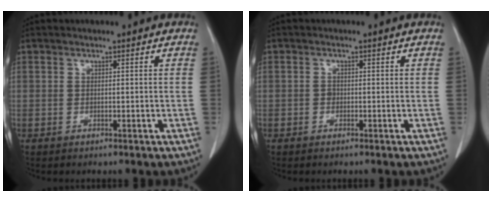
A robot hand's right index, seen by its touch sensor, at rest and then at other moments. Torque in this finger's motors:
{"motor_torque": [0.05, 0.03, 0.03, 0.02]}